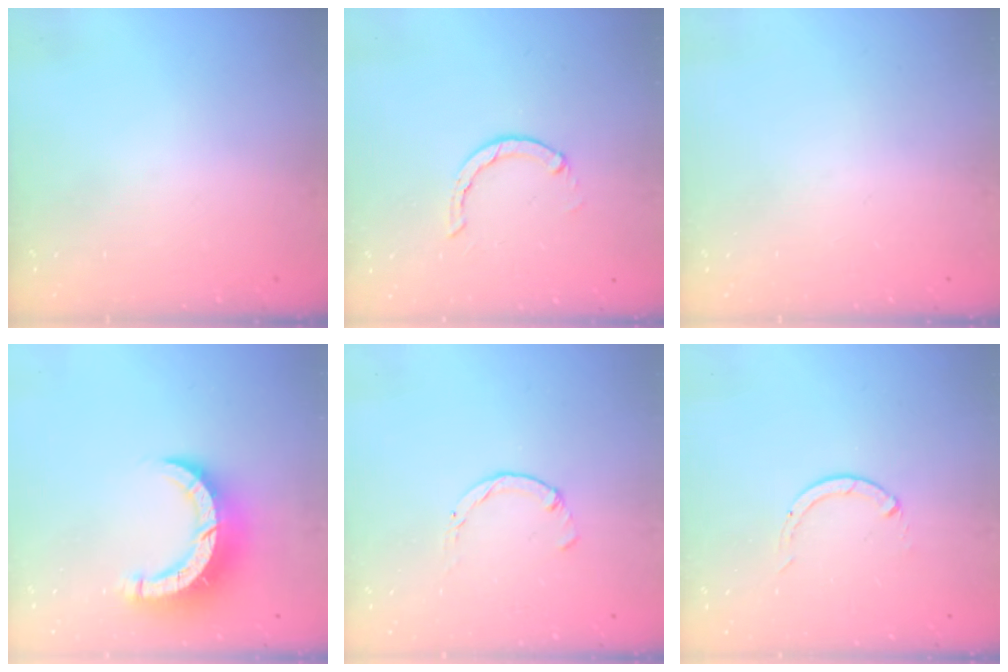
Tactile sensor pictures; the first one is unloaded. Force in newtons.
{"total": 2.8, "press": 2.7, "slide": 0.4}
{"total": 0.0}
{"total": 10.6, "press": 10.5, "slide": 1.1}
{"total": 0.0}
{"total": 0.0}